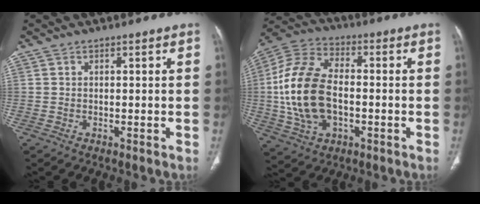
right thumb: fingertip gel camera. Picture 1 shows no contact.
{"total": 17.9, "force": [-1.4, 10.9, 14.1], "torque": [-0.289, 0.020, -0.023]}